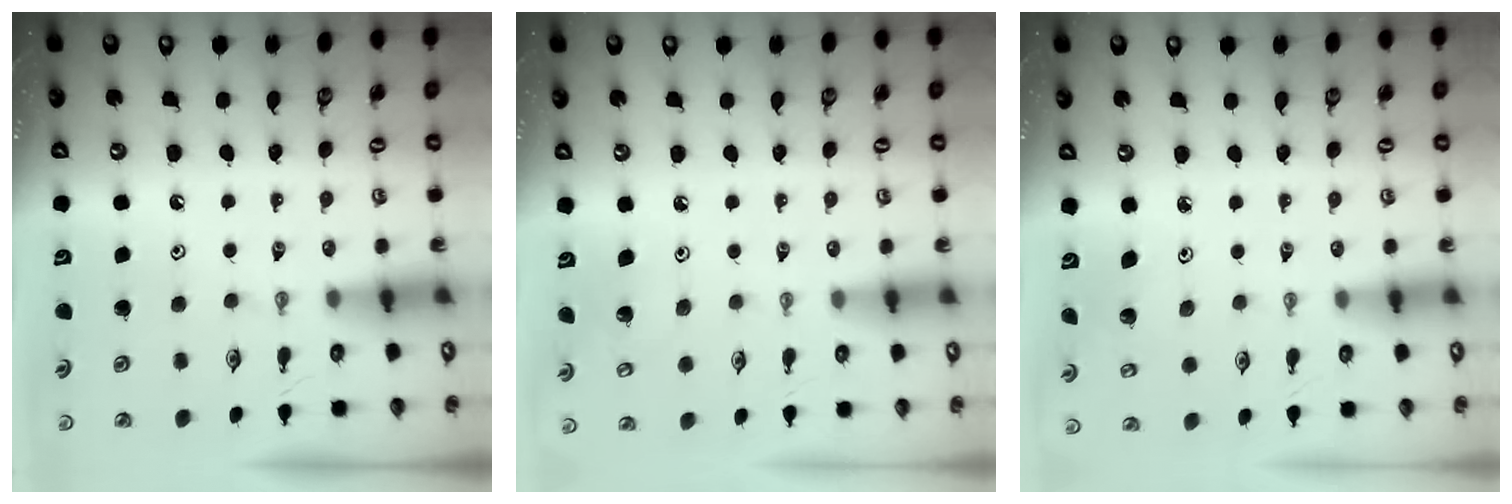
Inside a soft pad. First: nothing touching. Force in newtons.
{"total": 5.0, "press": 4.9, "slide": 0.4}
{"total": 2.7, "press": 2.7, "slide": 0.5}